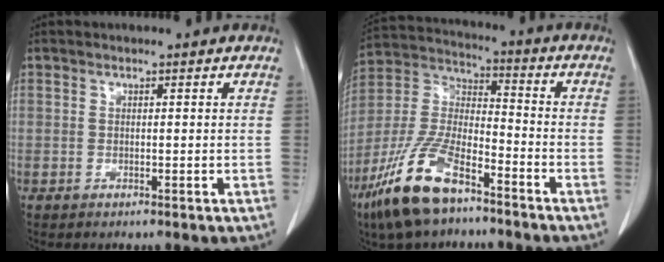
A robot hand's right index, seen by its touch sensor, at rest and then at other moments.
{"total": 14.7, "force": [-9.5, 4.9, 10.1], "torque": [-0.220, -0.009, -0.181]}